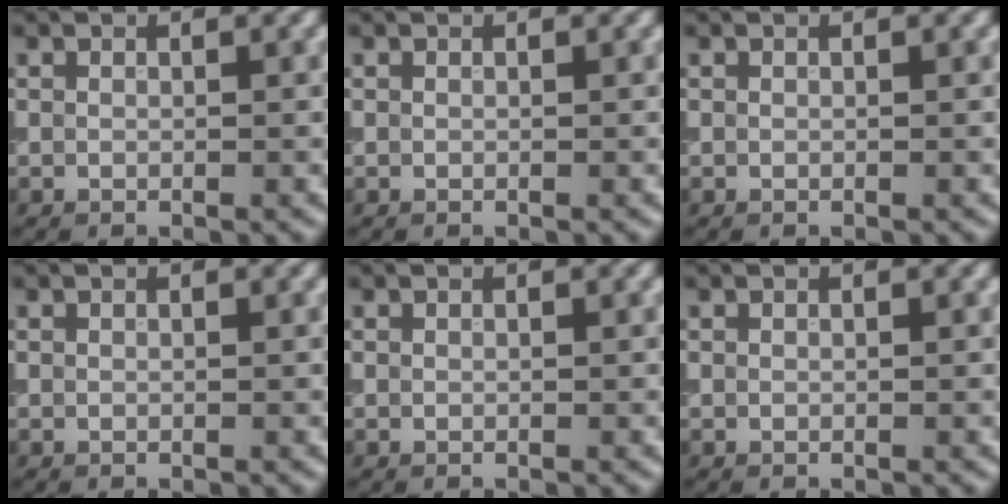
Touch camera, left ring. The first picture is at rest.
{"total": 0.0}
{"total": 0.0}
{"total": 0.0}
{"total": 0.0}
{"total": 0.0}